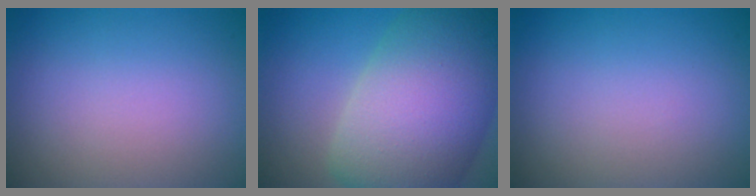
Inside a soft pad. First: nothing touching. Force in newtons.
{"total": 13.5, "press": 13.4, "slide": 0.7}
{"total": 0.0}